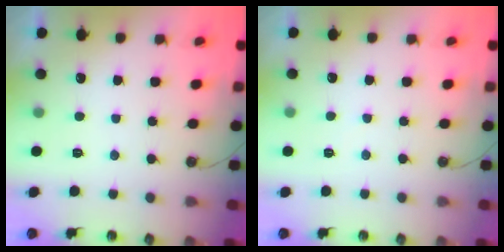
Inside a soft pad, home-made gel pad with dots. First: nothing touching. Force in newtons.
{"total": 2.8, "press": 2.7, "slide": 0.5}